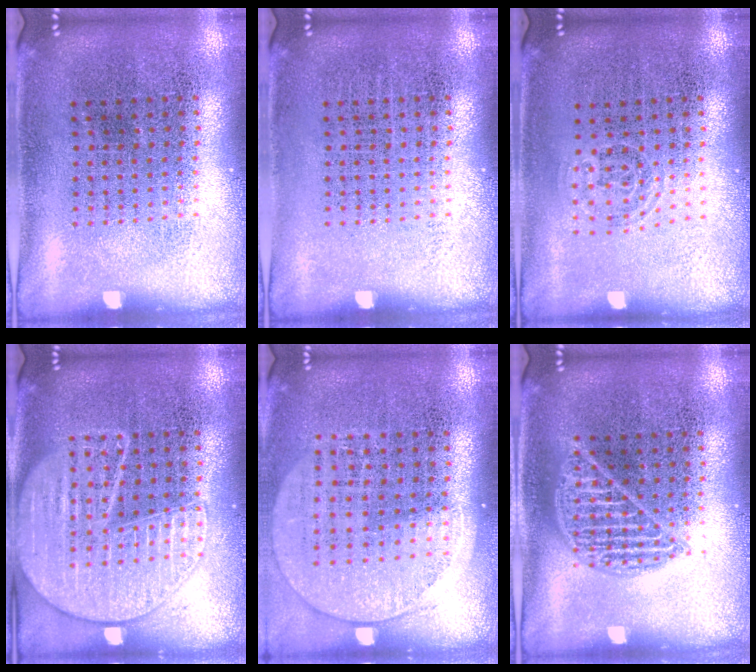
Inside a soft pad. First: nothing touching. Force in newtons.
{"total": 0.0}
{"total": 0.7, "press": 0.5, "slide": 0.5}
{"total": 1.9, "press": 1.9, "slide": 0.2}
{"total": 1.5, "press": 1.4, "slide": 0.6}
{"total": 1.0, "press": 1.0, "slide": 0.1}